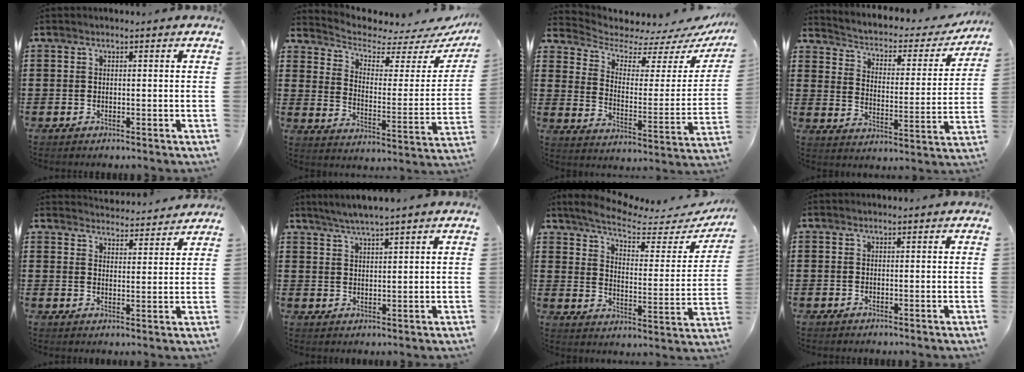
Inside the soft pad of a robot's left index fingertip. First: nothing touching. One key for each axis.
{"total": 4.3, "fx": 3.7, "fy": 1.5, "fz": 1.8, "tx": -0.058, "ty": -0.032, "tz": 0.059}
{"total": 5.0, "fx": 4.4, "fy": 2.0, "fz": 1.6, "tx": -0.051, "ty": -0.040, "tz": 0.071}
{"total": 2.1, "fx": 1.4, "fy": 1.2, "fz": 1.1, "tx": -0.035, "ty": -0.020, "tz": 0.012}
{"total": 4.0, "fx": 4.0, "fy": 0.0, "fz": -0.1, "tx": -0.011, "ty": -0.023, "tz": 0.072}
{"total": 2.9, "fx": 2.6, "fy": -0.5, "fz": 1.1, "tx": -0.028, "ty": -0.004, "tz": 0.049}
{"total": 6.5, "fx": 5.3, "fy": 1.1, "fz": 3.6, "tx": -0.089, "ty": -0.031, "tz": 0.085}
{"total": 0.0}